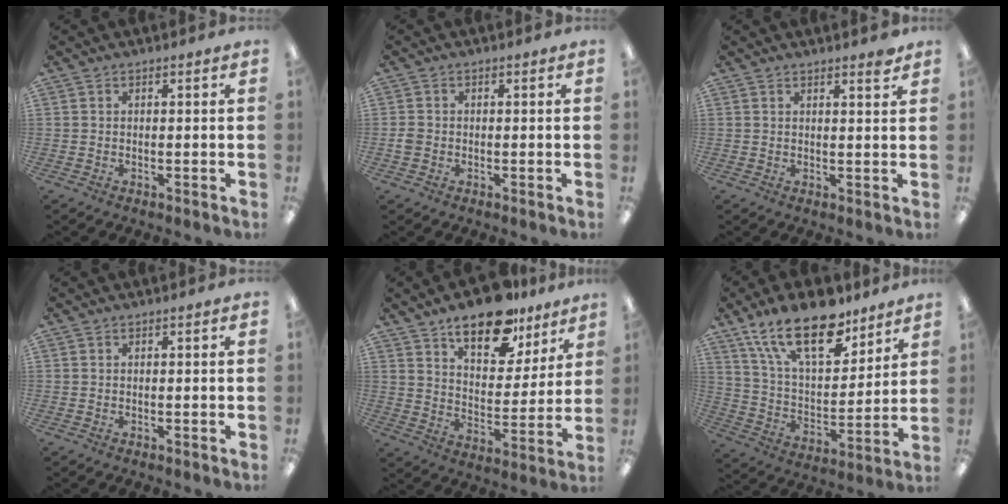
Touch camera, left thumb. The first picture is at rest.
{"total": 1.8, "force": [-0.4, 1.5, 0.8], "torque": [-0.013, 0.004, -0.008]}
{"total": 2.2, "force": [2.1, 0.2, 0.8], "torque": [-0.003, -0.015, 0.034]}
{"total": 0.0}
{"total": 15.7, "force": [11.8, 6.9, 7.8], "torque": [-0.117, -0.065, 0.206]}
{"total": 21.5, "force": [14.7, 9.4, 12.6], "torque": [-0.226, -0.076, 0.256]}